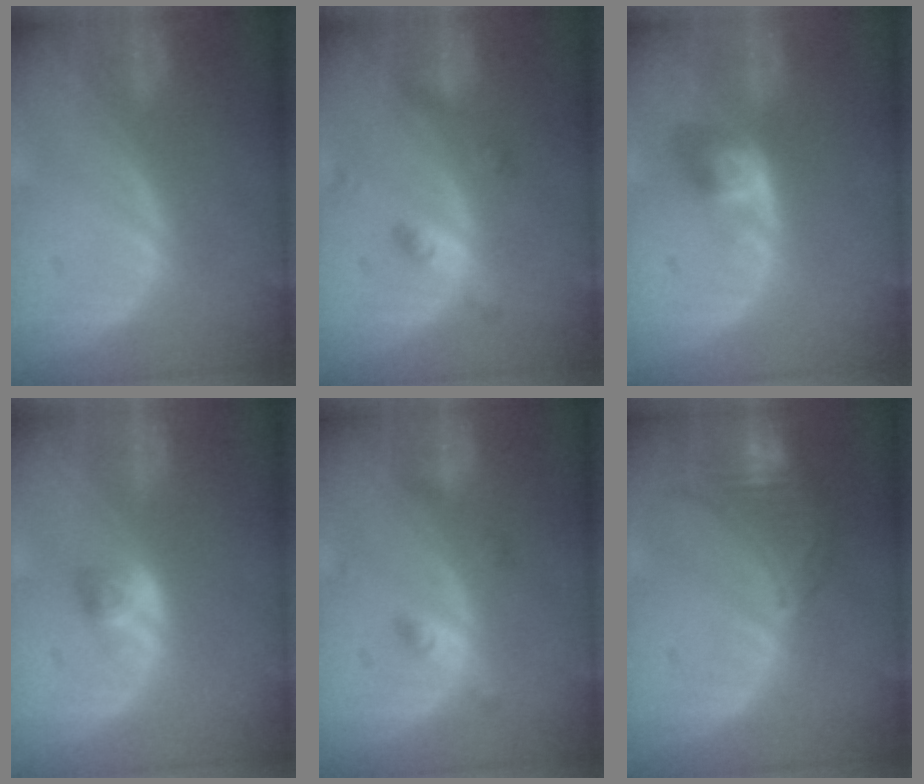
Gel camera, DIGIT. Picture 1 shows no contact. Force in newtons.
{"total": 3.5, "press": 3.5, "slide": 0.4}
{"total": 3.8, "press": 3.8, "slide": 0.2}
{"total": 2.6, "press": 2.3, "slide": 1.1}
{"total": 2.9, "press": 2.9, "slide": 0.2}
{"total": 8.0, "press": 7.4, "slide": 3.0}